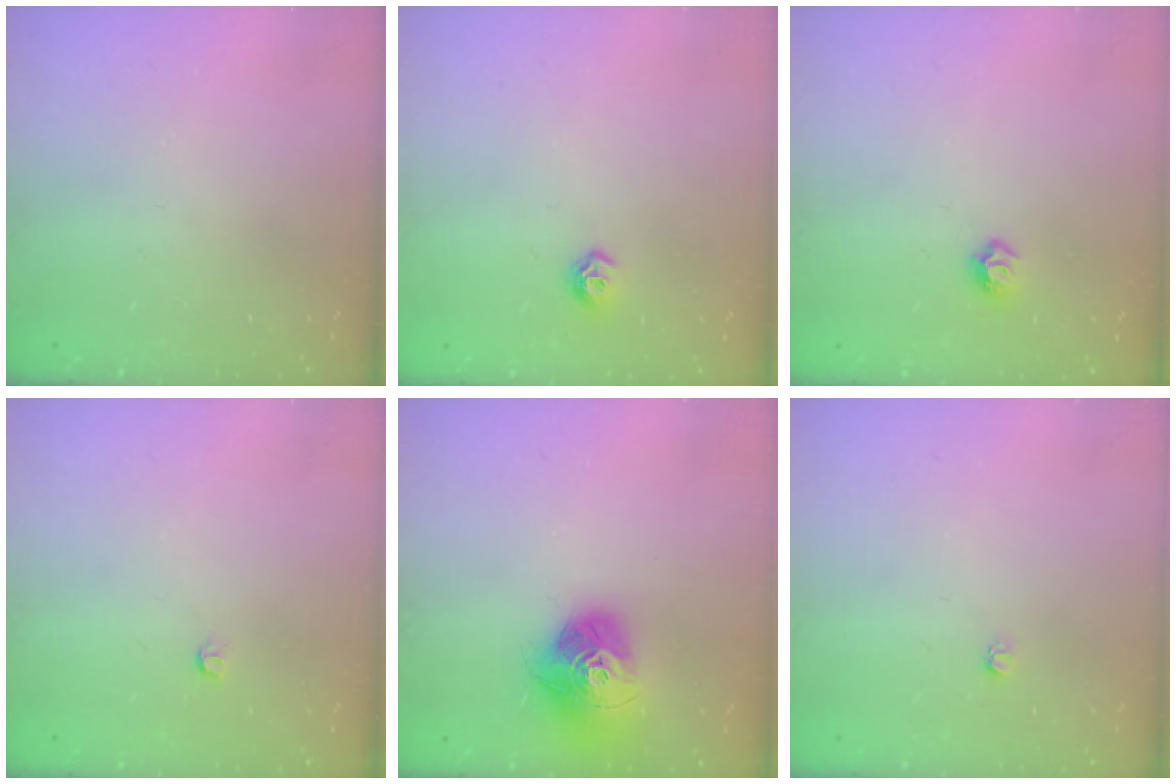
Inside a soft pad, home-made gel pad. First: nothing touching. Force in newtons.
{"total": 7.2, "press": 7.2, "slide": 1.0}
{"total": 6.5, "press": 6.5, "slide": 0.8}
{"total": 3.1, "press": 3.1, "slide": 0.5}
{"total": 17.0, "press": 16.9, "slide": 1.5}
{"total": 2.7, "press": 2.7, "slide": 0.3}